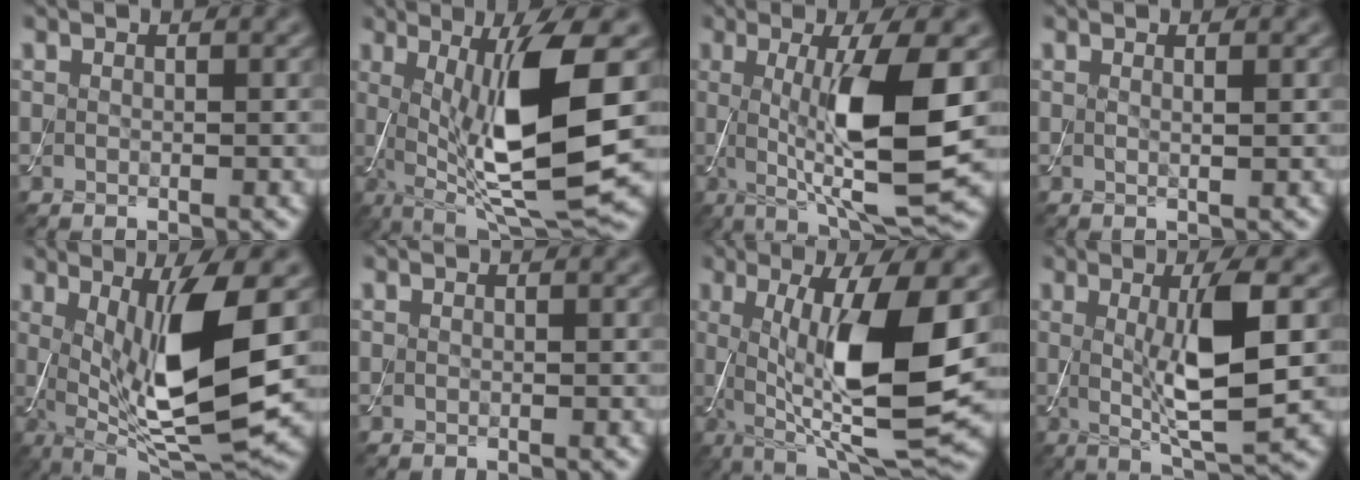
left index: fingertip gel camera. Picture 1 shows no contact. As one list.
[{"total": 12.6, "force": [0.7, 2.9, 12.2], "torque": [-0.202, -0.009, 0.019]}, {"total": 9.8, "force": [0.2, 1.9, 9.6], "torque": [-0.151, -0.013, 0.013]}, {"total": 0.7, "force": [0.2, 0.3, 0.7], "torque": [-0.004, -0.001, 0.000]}, {"total": 11.7, "force": [1.5, 2.9, 11.3], "torque": [-0.192, -0.016, 0.034]}, {"total": 0.0}, {"total": 12.2, "force": [0.3, 3.1, 11.8], "torque": [-0.195, -0.013, 0.013]}, {"total": 7.1, "force": [0.4, 1.4, 7.0], "torque": [-0.118, -0.010, 0.014]}]